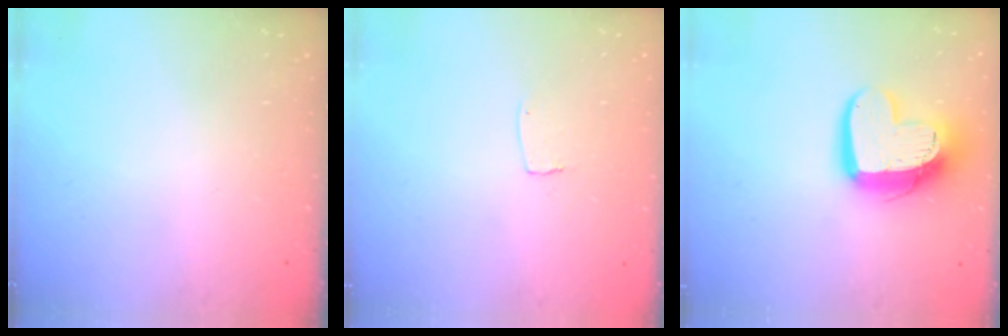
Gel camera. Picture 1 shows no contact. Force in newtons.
{"total": 2.6, "press": 2.6, "slide": 0.1}
{"total": 16.9, "press": 16.9, "slide": 1.4}